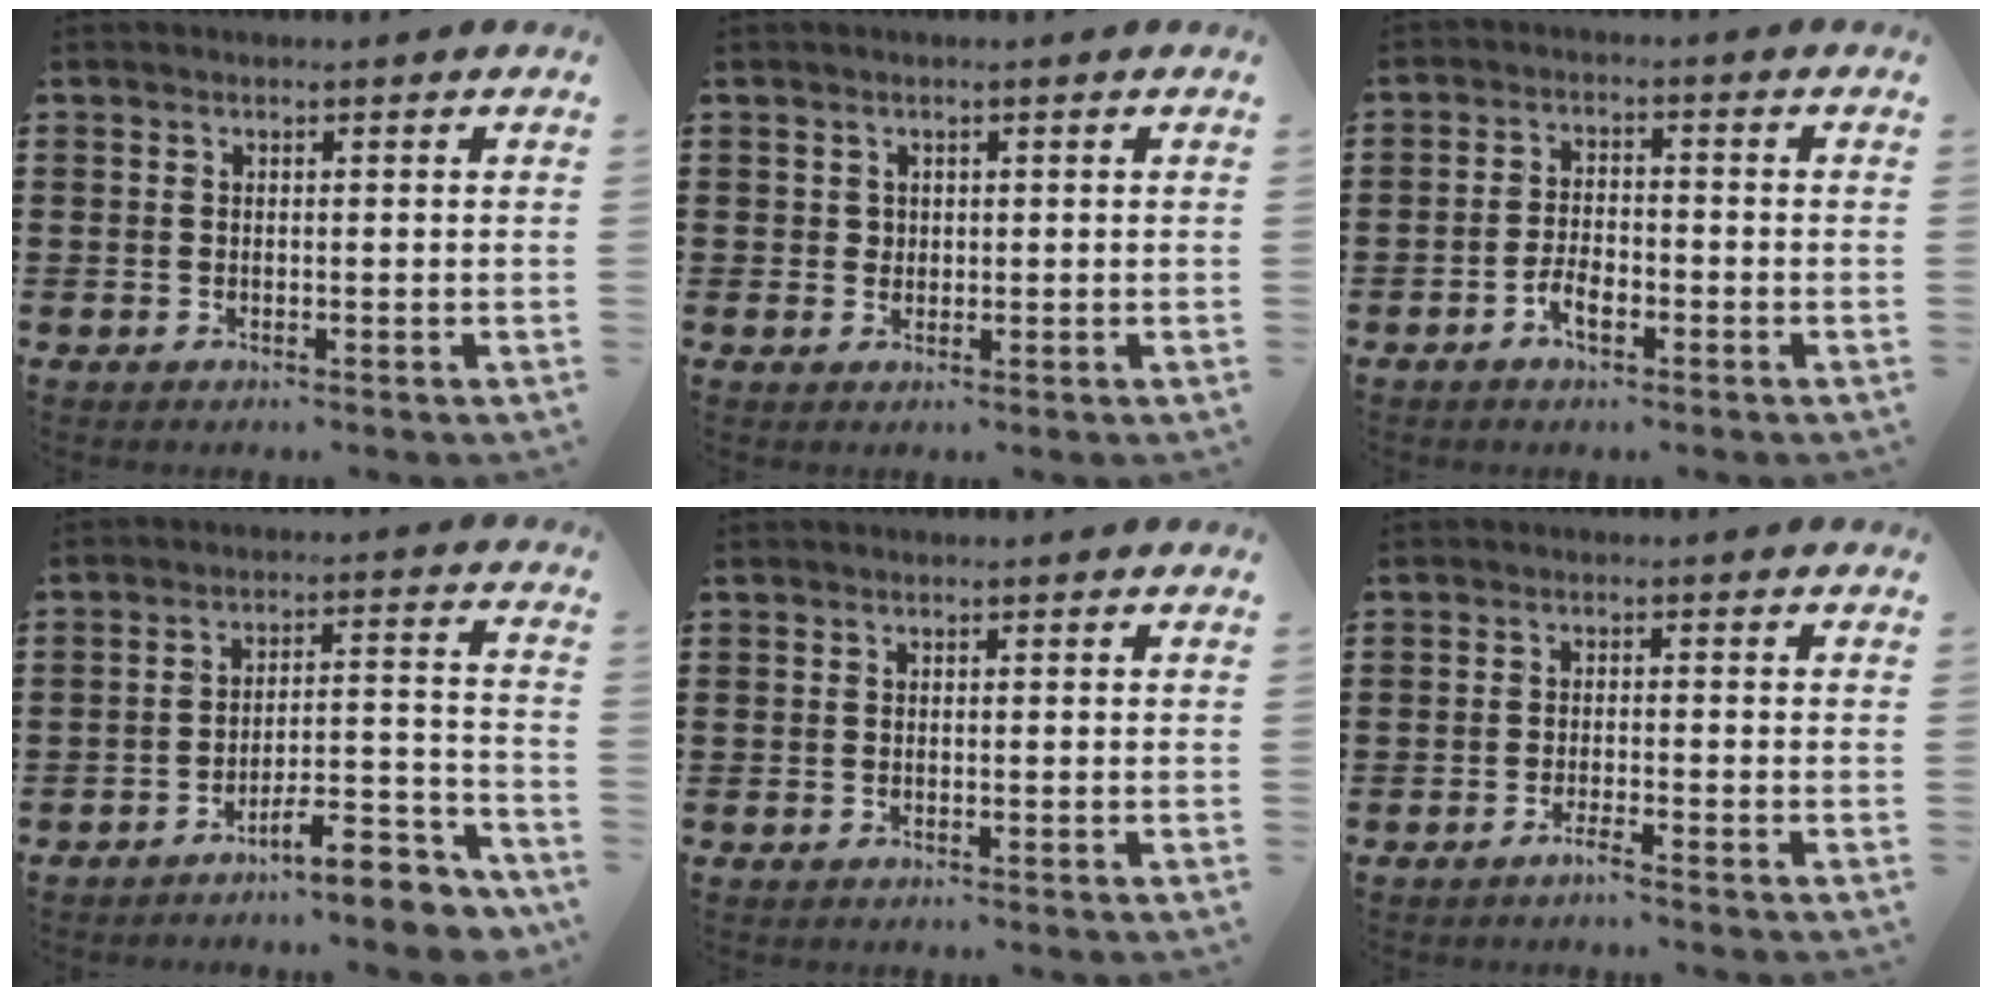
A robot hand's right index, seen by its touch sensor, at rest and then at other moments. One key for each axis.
{"total": 1.0, "fx": 0.5, "fy": 0.8, "fz": 0.2, "tx": -0.005, "ty": 0.003, "tz": 0.011}
{"total": 3.6, "fx": -2.0, "fy": 1.7, "fz": 2.5, "tx": -0.050, "ty": 0.004, "tz": -0.038}
{"total": 7.9, "fx": -6.9, "fy": 1.0, "fz": 3.7, "tx": -0.053, "ty": 0.012, "tz": -0.127}
{"total": 0.0}
{"total": 1.9, "fx": -1.6, "fy": -0.2, "fz": 1.0, "tx": -0.016, "ty": -0.005, "tz": -0.028}